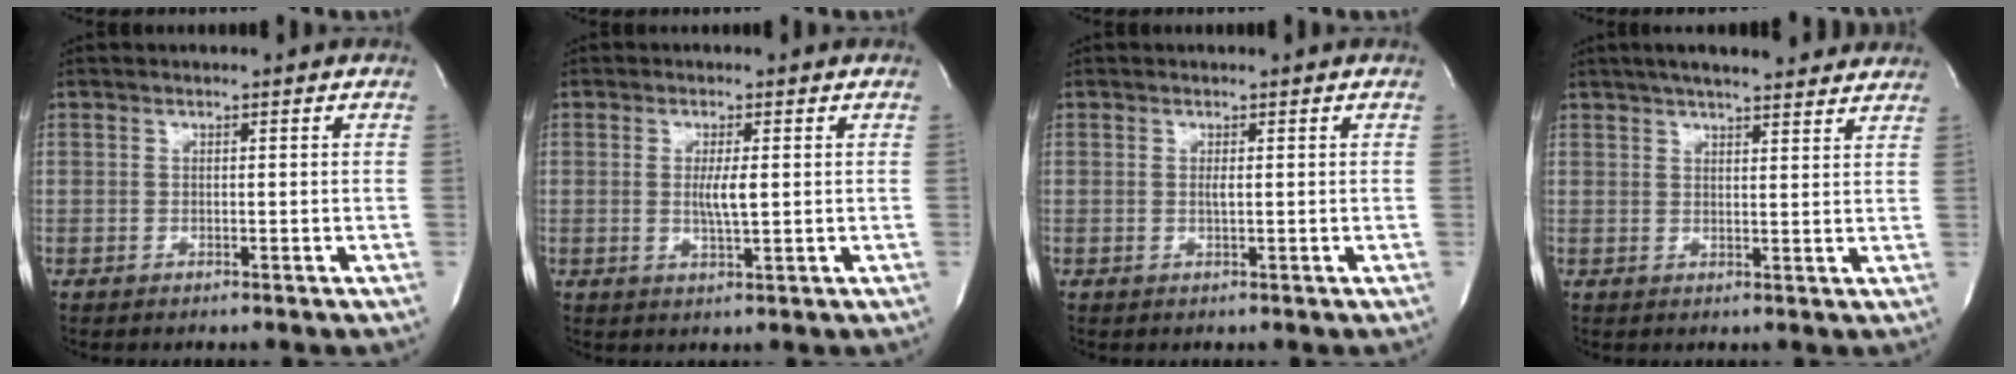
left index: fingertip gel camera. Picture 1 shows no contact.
{"total": 3.2, "force": [-0.2, 0.3, 3.2], "torque": [-0.062, -0.008, -0.002]}
{"total": 0.7, "force": [-0.2, 0.0, 0.7], "torque": [-0.017, -0.006, -0.004]}
{"total": 13.6, "force": [11.7, 2.2, 6.5], "torque": [-0.096, 0.031, 0.151]}